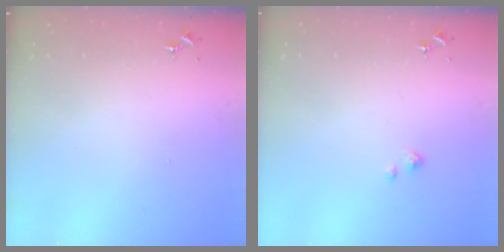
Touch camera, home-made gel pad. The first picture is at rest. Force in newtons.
{"total": 1.1, "press": 1.1, "slide": 0.1}